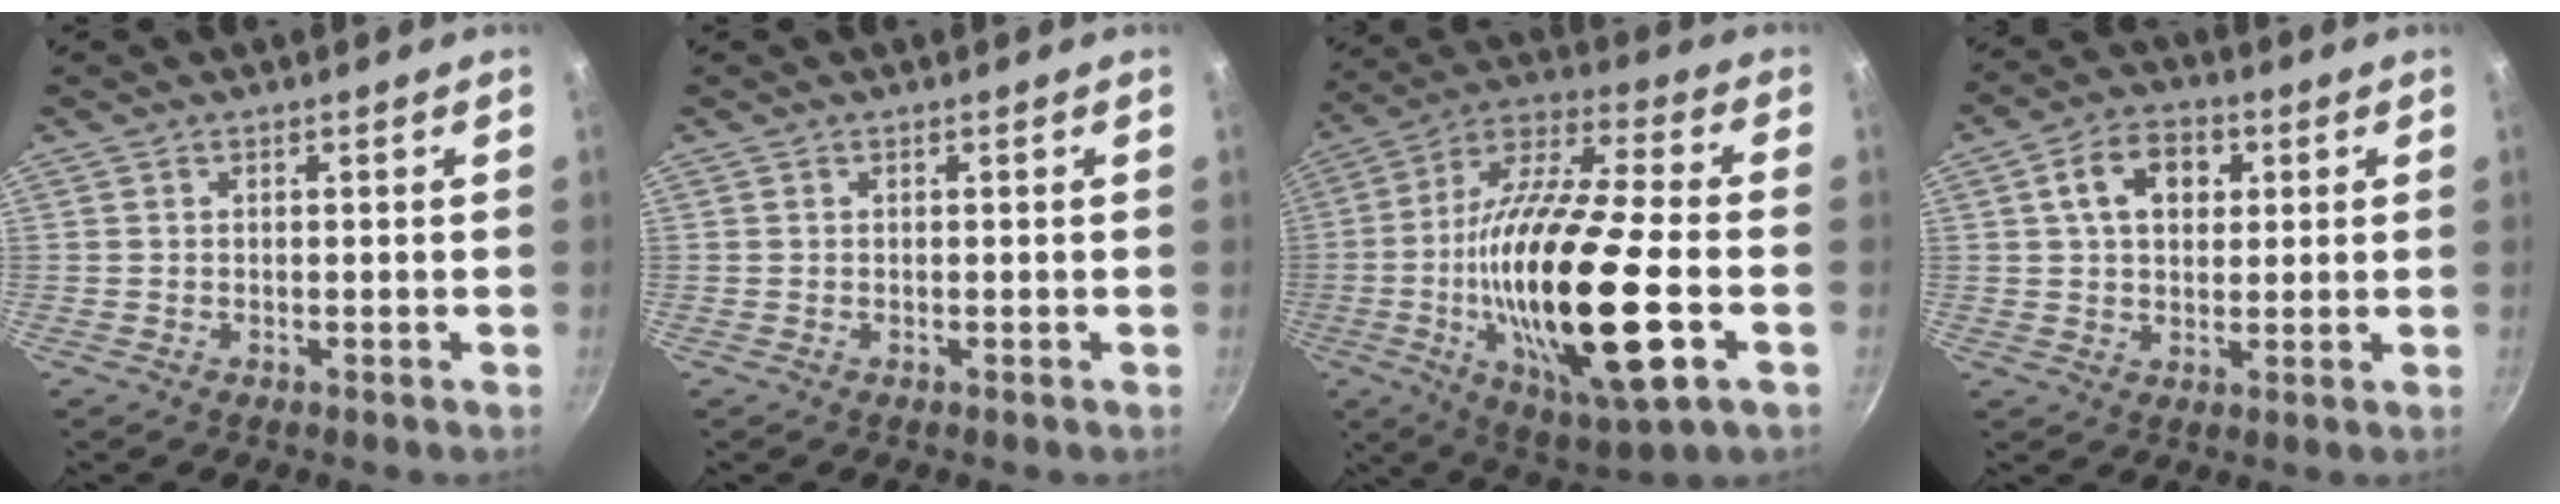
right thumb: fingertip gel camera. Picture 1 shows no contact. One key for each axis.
{"total": 0.0}
{"total": 27.9, "fx": -5.7, "fy": 7.2, "fz": 26.3, "tx": -0.481, "ty": 0.010, "tz": -0.101}
{"total": 9.4, "fx": 2.7, "fy": 6.5, "fz": 6.2, "tx": -0.082, "ty": 0.007, "tz": 0.037}